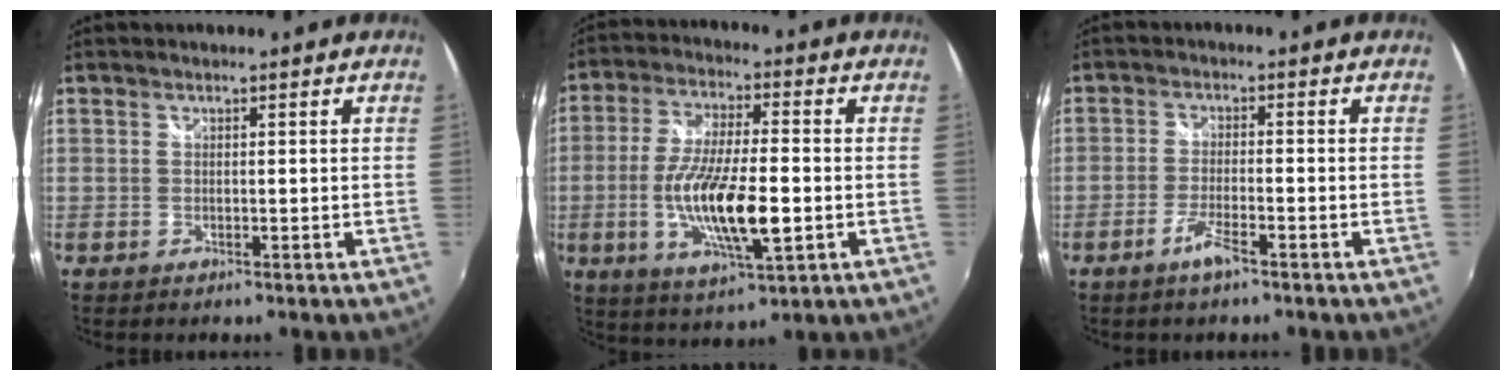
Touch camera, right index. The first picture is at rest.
{"total": 14.3, "force": [-3.1, 3.6, 13.5], "torque": [-0.263, -0.016, -0.057]}
{"total": 3.7, "force": [-2.6, 0.2, 2.6], "torque": [-0.067, -0.003, -0.053]}